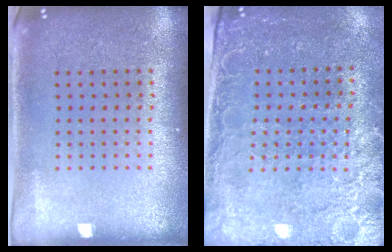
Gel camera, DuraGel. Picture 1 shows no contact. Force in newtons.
{"total": 2.8, "press": 2.6, "slide": 1.1}